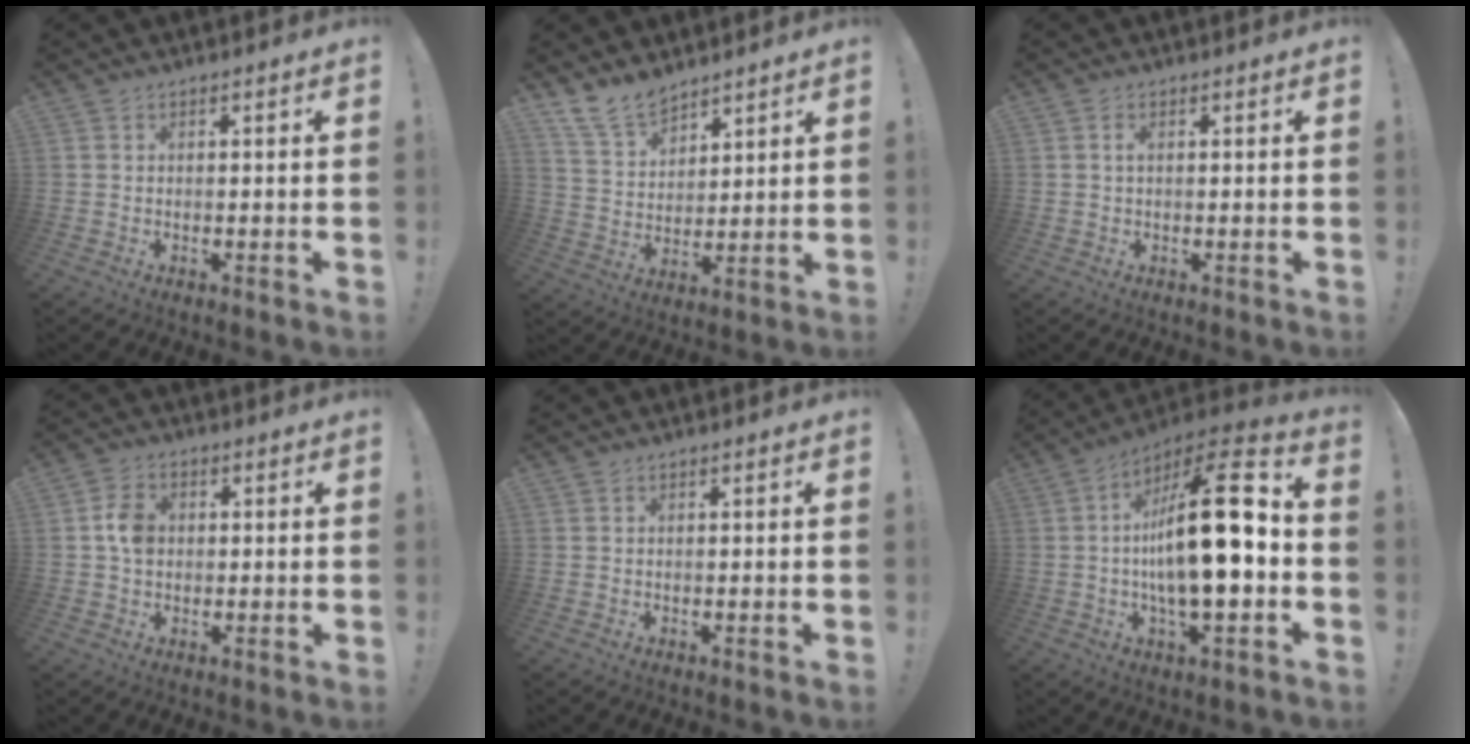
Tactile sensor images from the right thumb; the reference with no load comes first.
{"total": 10.6, "force": [9.0, 4.8, 3.0], "torque": [-0.061, -0.062, 0.176]}
{"total": 0.9, "force": [0.2, 0.4, 0.8], "torque": [-0.009, 0.000, 0.002]}
{"total": 5.9, "force": [0.2, 4.5, 3.8], "torque": [-0.045, 0.006, 0.004]}
{"total": 0.0}
{"total": 22.7, "force": [-1.2, 7.5, 21.4], "torque": [-0.344, 0.003, -0.028]}